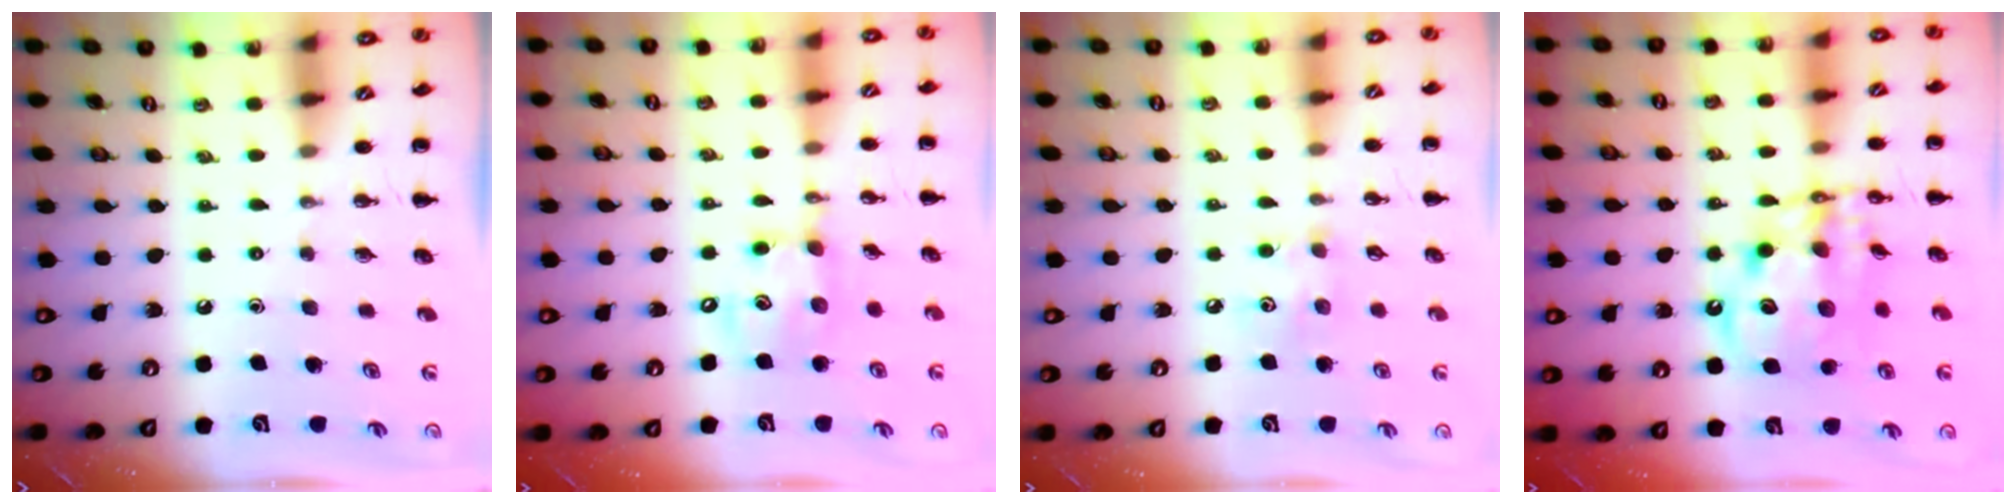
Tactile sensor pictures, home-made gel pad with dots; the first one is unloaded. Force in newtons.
{"total": 10.9, "press": 10.7, "slide": 2.0}
{"total": 3.8, "press": 3.8, "slide": 0.6}
{"total": 13.9, "press": 13.5, "slide": 3.3}